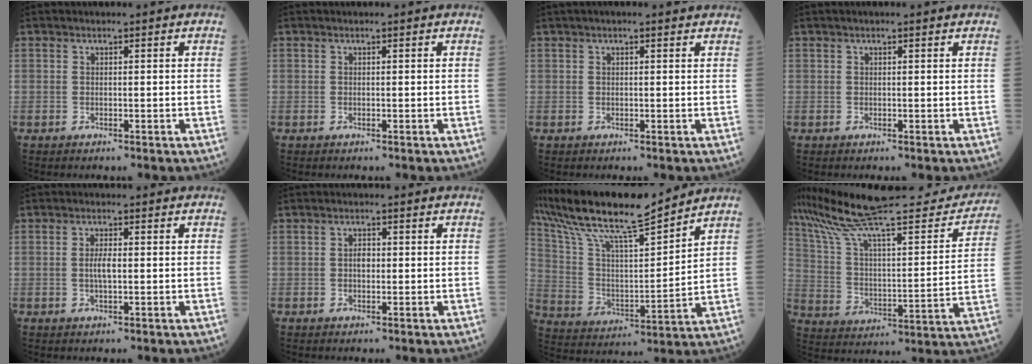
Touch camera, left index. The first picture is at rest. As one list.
[{"total": 0.0}, {"total": 3.7, "force": [3.2, 0.2, 1.9], "torque": [-0.027, 0.030, 0.039]}, {"total": 1.8, "force": [1.5, 0.1, 1.0], "torque": [-0.012, 0.022, 0.020]}, {"total": 2.1, "force": [-0.2, 0.5, 2.1], "torque": [-0.045, -0.003, -0.003]}, {"total": 1.7, "force": [-0.1, 1.0, 1.3], "torque": [-0.022, -0.001, -0.002]}, {"total": 17.8, "force": [15.6, 1.0, 8.4], "torque": [-0.174, 0.012, 0.282]}, {"total": 31.2, "force": [27.2, 5.4, 14.2], "torque": [-0.234, -0.027, 0.381]}]